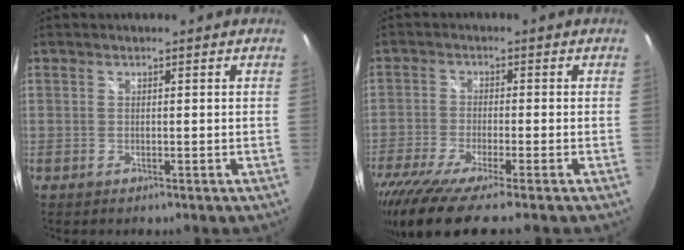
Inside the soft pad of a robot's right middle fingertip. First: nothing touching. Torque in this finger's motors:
{"motor_torque": [1.34, -0.79, 0.31, 0.21]}